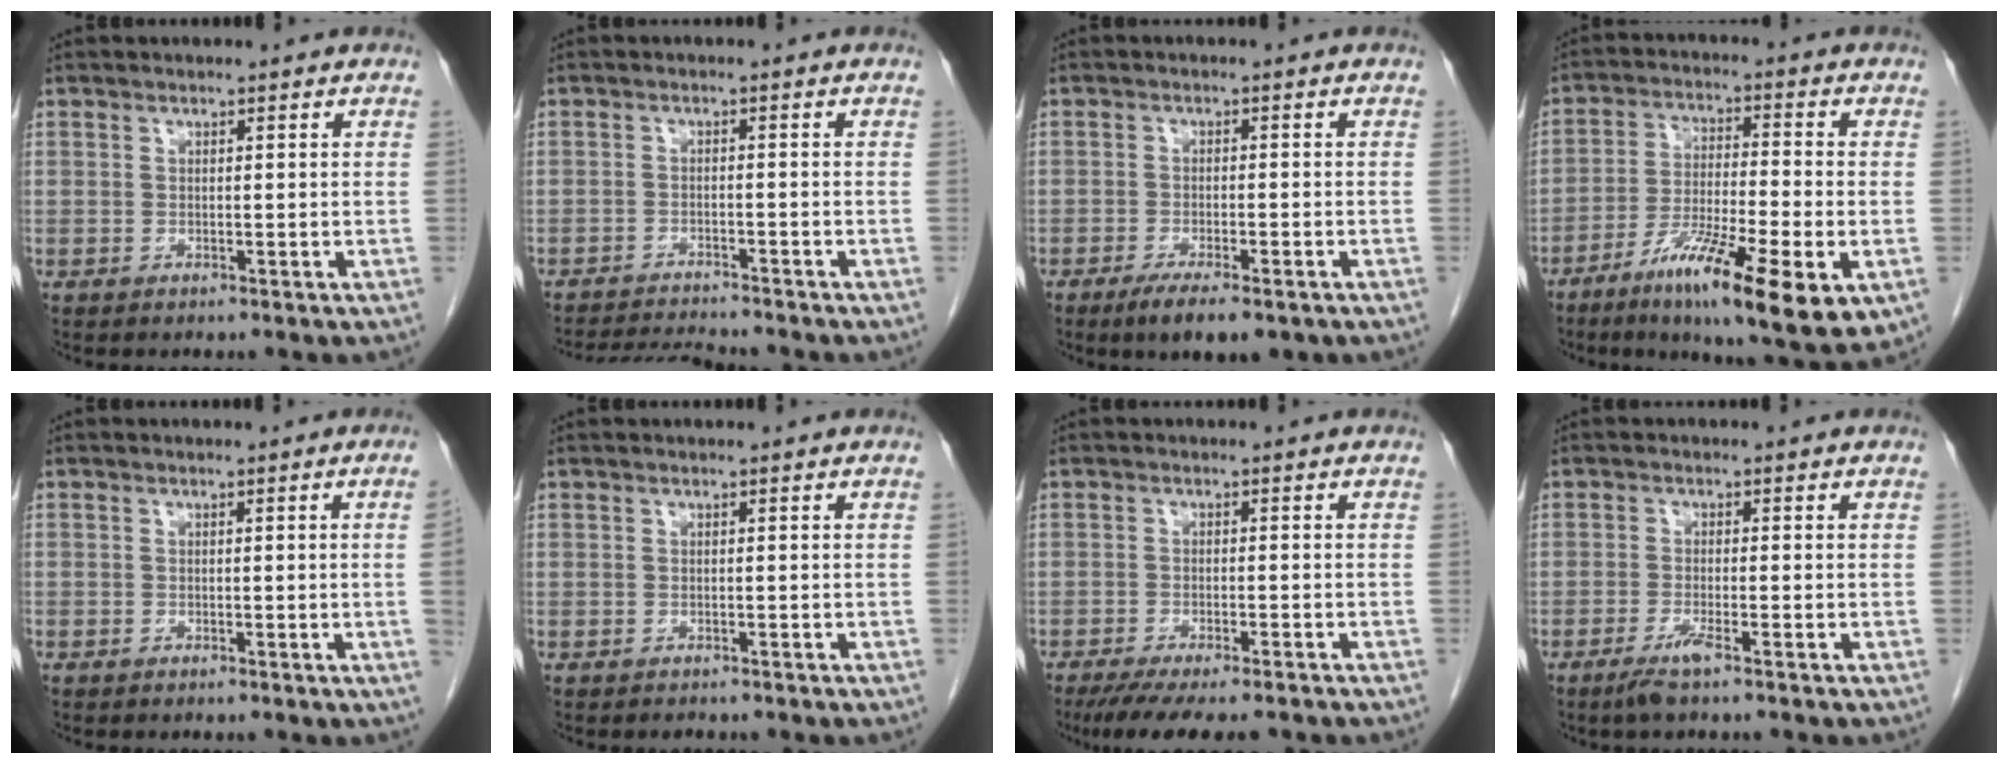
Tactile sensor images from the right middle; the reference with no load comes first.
{"total": 6.7, "force": [-6.6, -0.2, 1.4], "torque": [-0.021, -0.012, -0.107]}
{"total": 7.0, "force": [-4.8, 1.9, 4.8], "torque": [-0.070, -0.011, -0.068]}
{"total": 16.7, "force": [-7.7, 2.3, 14.7], "torque": [-0.225, -0.028, -0.122]}
{"total": 1.5, "force": [-0.3, -0.5, 1.4], "torque": [-0.015, -0.001, -0.006]}
{"total": 0.8, "force": [-0.7, 0.3, 0.1], "torque": [-0.007, -0.001, -0.010]}
{"total": 11.3, "force": [-9.4, 2.1, 5.9], "torque": [-0.086, -0.018, -0.135]}
{"total": 2.8, "force": [-1.9, -0.1, 2.0], "torque": [-0.046, -0.006, -0.039]}